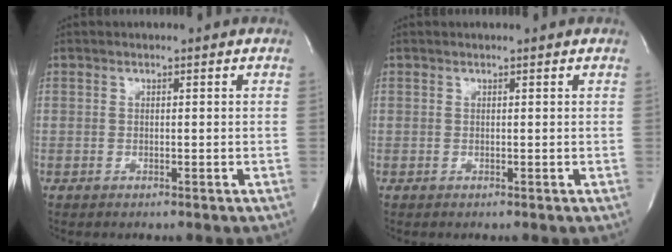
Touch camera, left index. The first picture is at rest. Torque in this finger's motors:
{"motor_torque": [0.06, -0.04, -0.04, 0.00]}